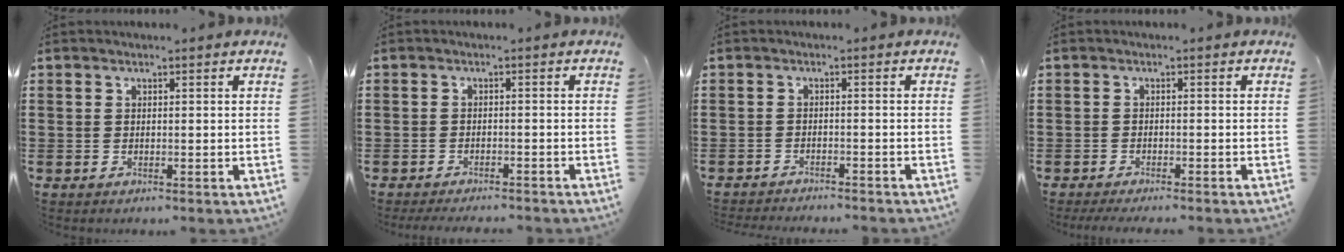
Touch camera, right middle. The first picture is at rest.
{"total": 2.2, "force": [-2.2, 0.2, 0.1], "torque": [-0.005, 0.000, -0.046]}
{"total": 2.0, "force": [-2.0, -0.1, -0.1], "torque": [-0.003, 0.002, -0.043]}
{"total": 1.6, "force": [-1.5, 0.0, 0.3], "torque": [-0.008, 0.000, -0.031]}